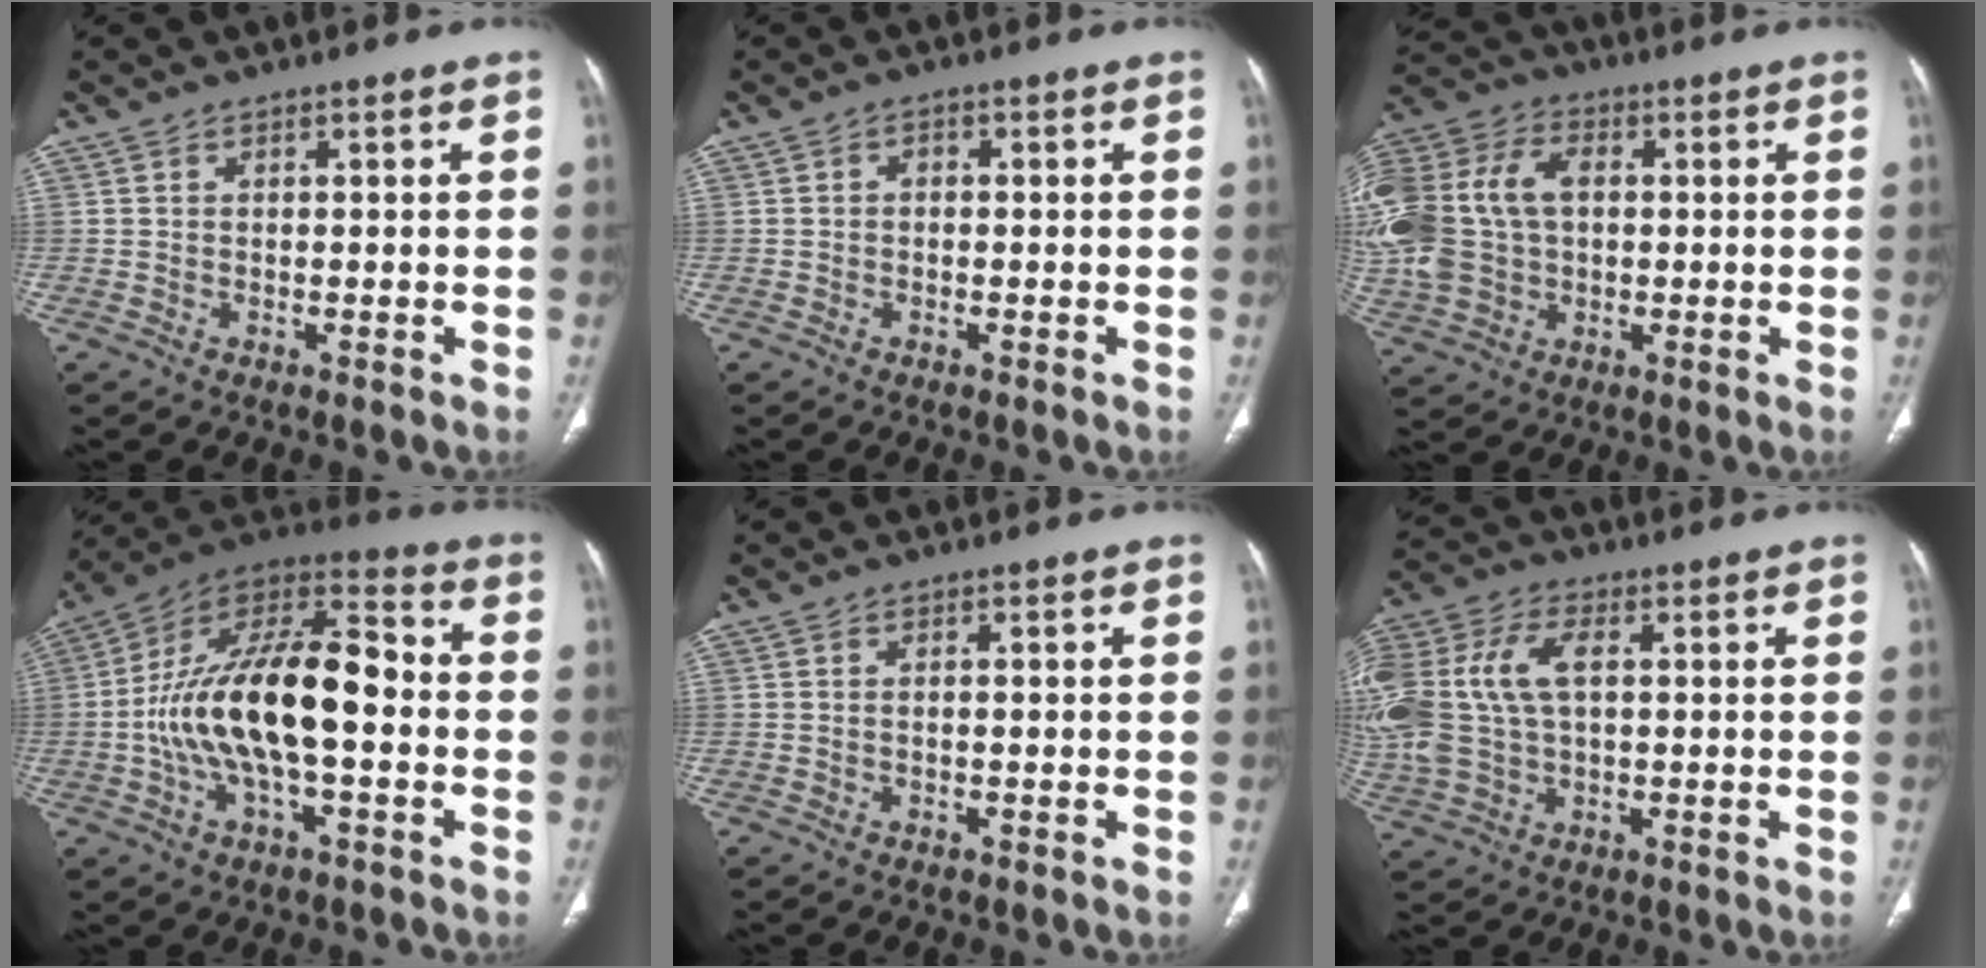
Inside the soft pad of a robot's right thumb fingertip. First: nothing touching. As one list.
[{"total": 1.0, "force": [-0.1, 0.8, 0.7], "torque": [-0.003, 0.004, -0.008]}, {"total": 22.2, "force": [1.8, 16.1, 15.2], "torque": [-0.371, 0.029, 0.043]}, {"total": 22.2, "force": [-2.3, 9.8, 19.7], "torque": [-0.346, 0.047, -0.043]}, {"total": 0.6, "force": [-0.1, 0.2, 0.6], "torque": [-0.018, 0.005, 0.001]}, {"total": 20.4, "force": [2.7, 13.0, 15.4], "torque": [-0.393, 0.022, 0.055]}]